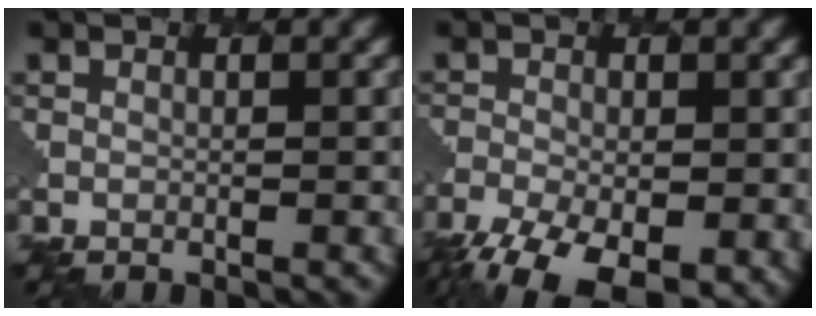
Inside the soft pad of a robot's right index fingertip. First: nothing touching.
{"total": 9.6, "force": [-5.4, 4.5, 6.6], "torque": [-0.132, -0.040, -0.081]}